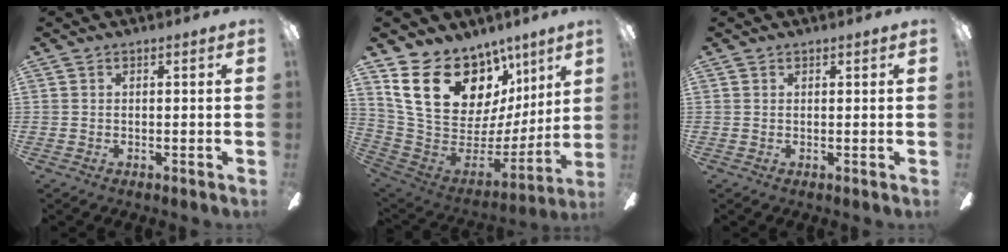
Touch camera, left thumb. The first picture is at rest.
{"total": 23.7, "force": [13.3, 14.5, 13.2], "torque": [-0.237, -0.079, 0.263]}
{"total": 0.9, "force": [0.7, 0.5, 0.0], "torque": [0.000, 0.003, 0.013]}